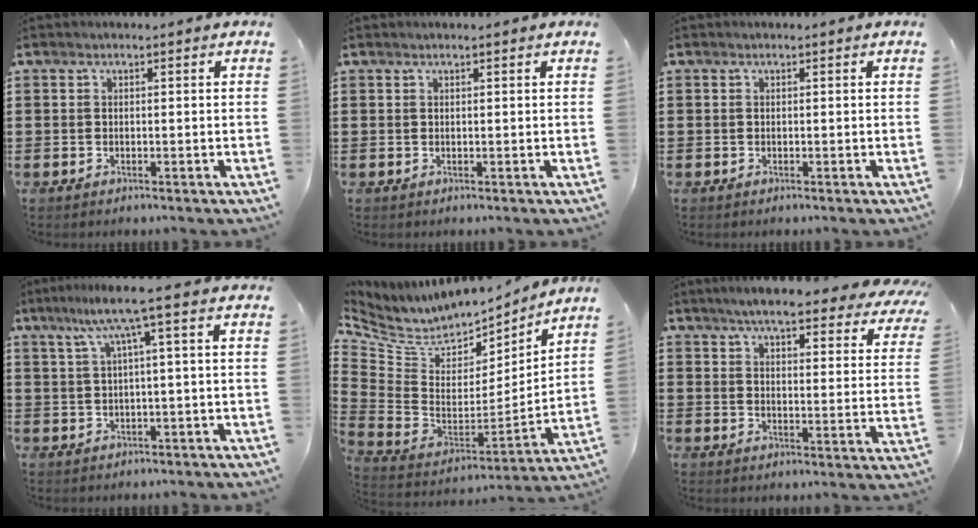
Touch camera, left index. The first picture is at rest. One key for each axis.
{"total": 0.5, "fx": 0.4, "fy": 0.0, "fz": 0.3, "tx": -0.006, "ty": -0.001, "tz": 0.008}
{"total": 0.0}
{"total": 6.9, "fx": 2.4, "fy": 0.2, "fz": 6.5, "tx": -0.137, "ty": 0.003, "tz": 0.035}
{"total": 6.4, "fx": 5.7, "fy": 2.8, "fz": 1.4, "tx": -0.068, "ty": -0.054, "tz": 0.098}
{"total": 6.3, "fx": 5.7, "fy": 0.2, "fz": 2.7, "tx": -0.068, "ty": -0.030, "tz": 0.097}